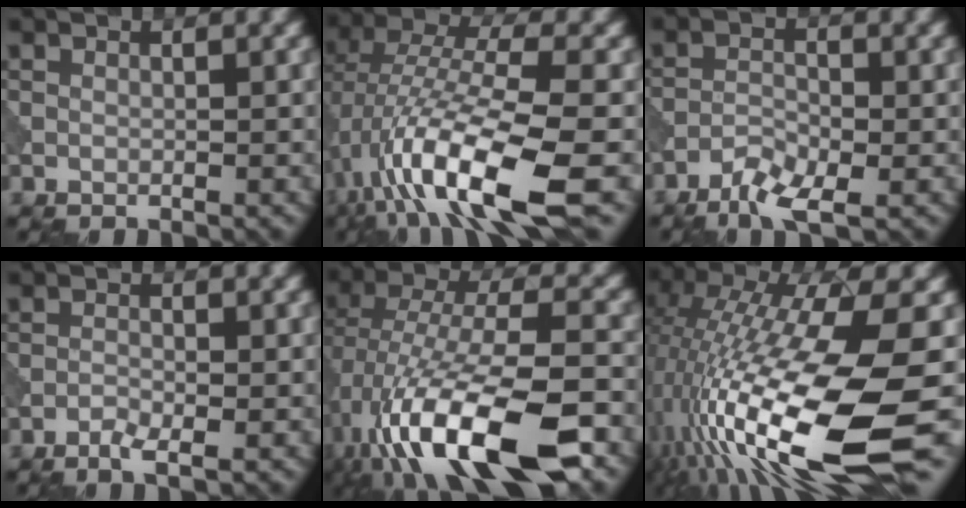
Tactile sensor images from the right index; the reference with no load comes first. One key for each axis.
{"total": 13.0, "fx": -4.7, "fy": 3.9, "fz": 11.5, "tx": -0.220, "ty": 0.003, "tz": -0.081}
{"total": 3.8, "fx": -2.5, "fy": 1.3, "fz": 2.5, "tx": -0.047, "ty": 0.000, "tz": -0.052}
{"total": 1.5, "fx": -1.0, "fy": 0.4, "fz": 1.1, "tx": -0.024, "ty": 0.001, "tz": -0.020}
{"total": 14.5, "fx": -5.7, "fy": 5.8, "fz": 12.0, "tx": -0.226, "ty": -0.006, "tz": -0.098}
{"total": 17.3, "fx": -4.8, "fy": 4.5, "fz": 16.0, "tx": -0.319, "ty": 0.000, "tz": -0.084}